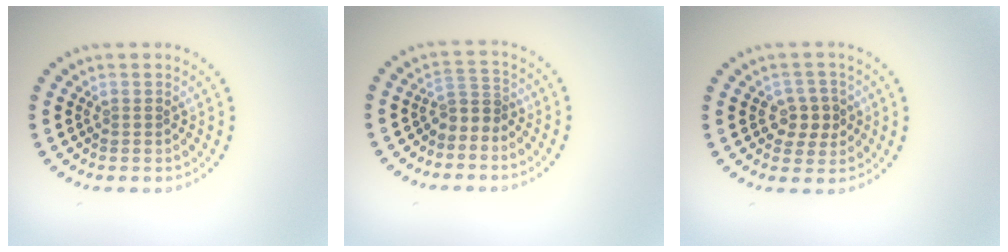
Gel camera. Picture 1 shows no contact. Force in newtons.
{"total": 2.0, "press": 1.3, "slide": 1.6}
{"total": 2.7, "press": 2.6, "slide": 0.8}